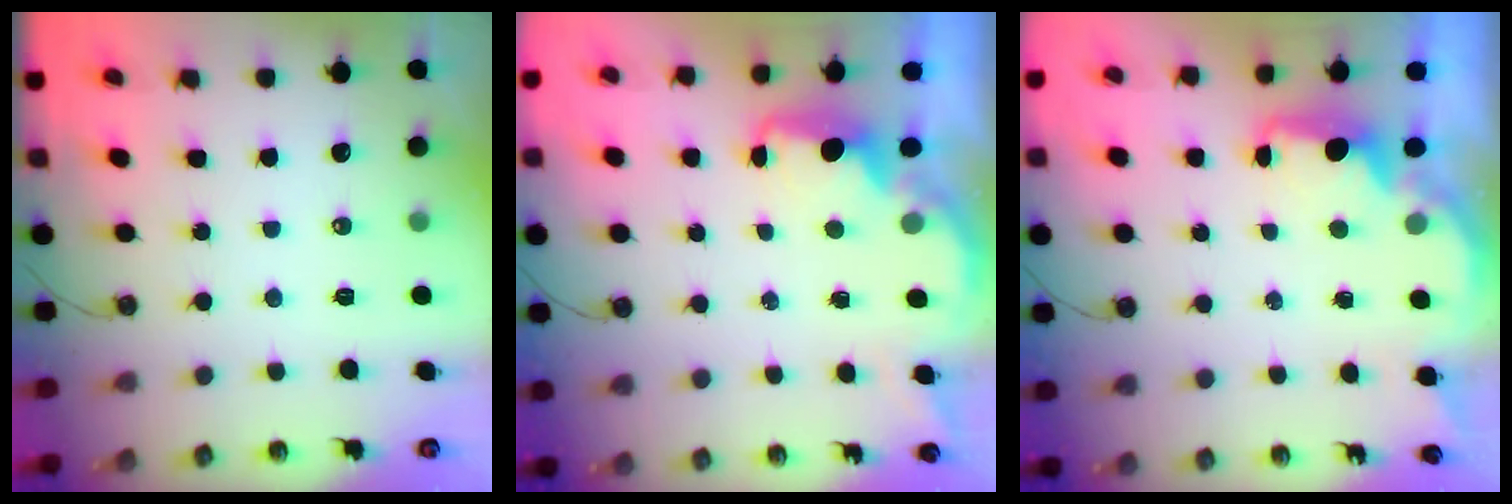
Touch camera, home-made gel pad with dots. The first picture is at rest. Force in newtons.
{"total": 2.3, "press": 2.2, "slide": 0.8}
{"total": 2.1, "press": 2.0, "slide": 0.6}